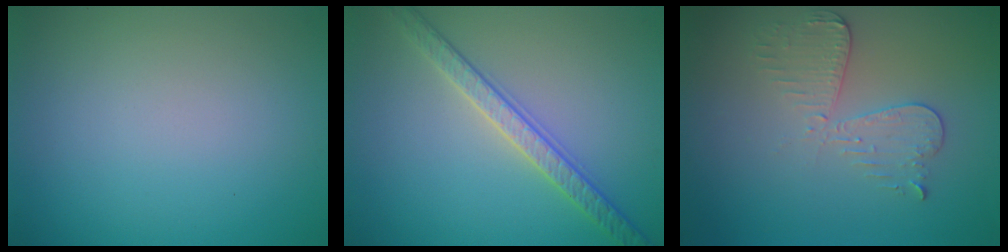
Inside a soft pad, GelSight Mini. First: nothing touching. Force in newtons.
{"total": 3.3, "press": 3.2, "slide": 0.7}
{"total": 3.0, "press": 2.7, "slide": 1.2}